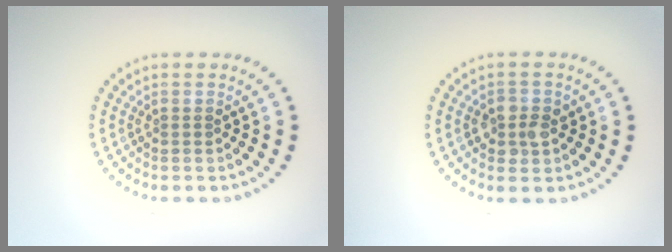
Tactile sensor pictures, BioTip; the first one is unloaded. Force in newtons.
{"total": 2.3, "press": 2.3, "slide": 0.5}